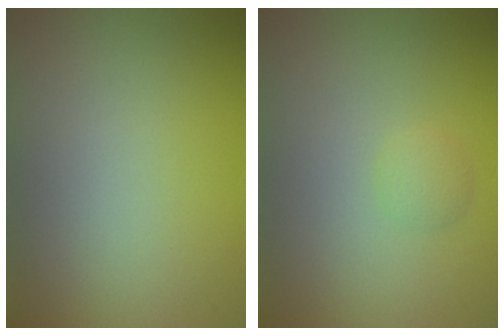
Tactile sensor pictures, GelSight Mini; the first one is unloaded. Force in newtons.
{"total": 1.1, "press": 1.1, "slide": 0.1}